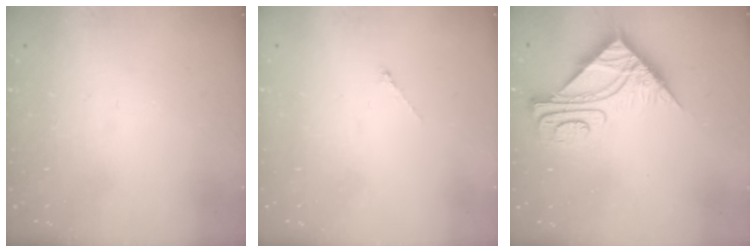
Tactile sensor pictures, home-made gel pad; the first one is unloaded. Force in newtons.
{"total": 0.6, "press": 0.5, "slide": 0.3}
{"total": 9.0, "press": 9.0, "slide": 0.9}